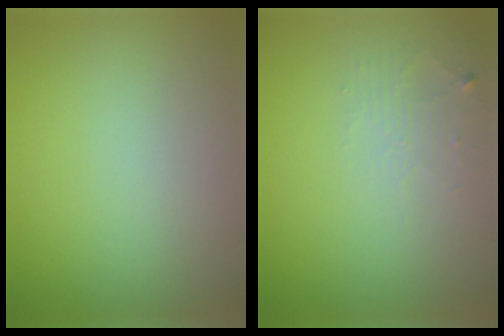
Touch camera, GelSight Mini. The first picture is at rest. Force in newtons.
{"total": 1.7, "press": 1.7, "slide": 0.3}